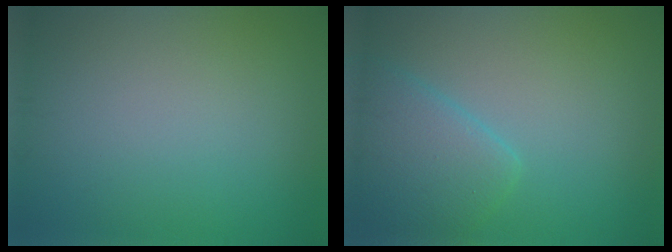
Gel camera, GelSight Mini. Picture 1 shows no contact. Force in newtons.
{"total": 4.7, "press": 4.7, "slide": 0.2}